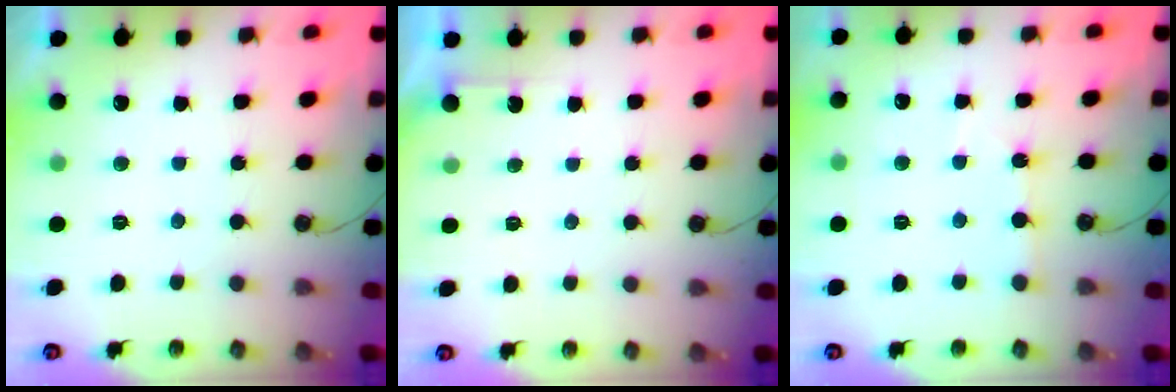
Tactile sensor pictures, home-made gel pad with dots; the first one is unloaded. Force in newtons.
{"total": 2.8, "press": 2.8, "slide": 0.3}
{"total": 2.6, "press": 2.6, "slide": 0.3}